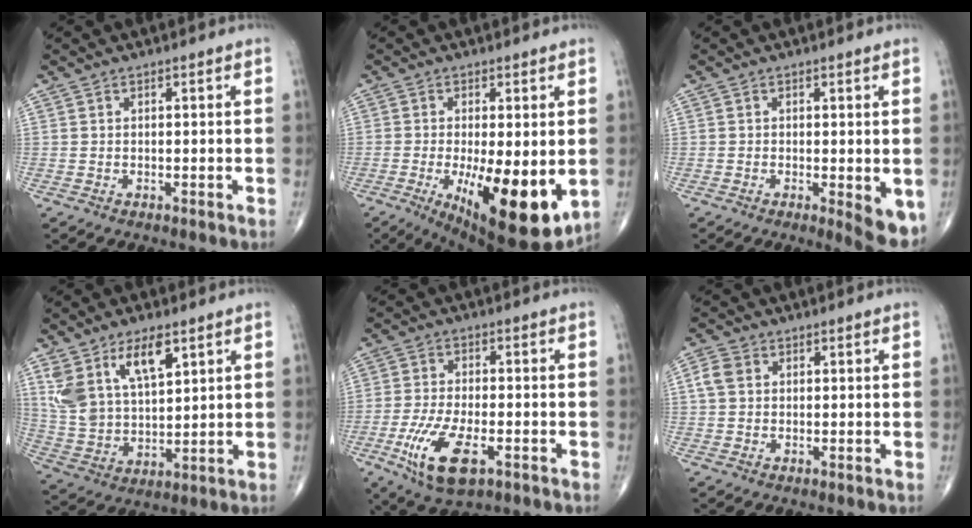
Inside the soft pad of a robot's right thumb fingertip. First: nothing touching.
{"total": 16.6, "force": [-3.7, 5.5, 15.2], "torque": [-0.213, -0.030, -0.037]}
{"total": 5.9, "force": [-1.3, 1.9, 5.4], "torque": [-0.064, -0.015, -0.018]}
{"total": 13.1, "force": [6.8, 6.4, 9.2], "torque": [-0.166, -0.023, 0.142]}
{"total": 11.2, "force": [-4.4, 4.6, 9.2], "torque": [-0.187, 0.001, -0.076]}
{"total": 3.6, "force": [0.8, 2.8, 2.0], "torque": [-0.043, 0.009, 0.013]}